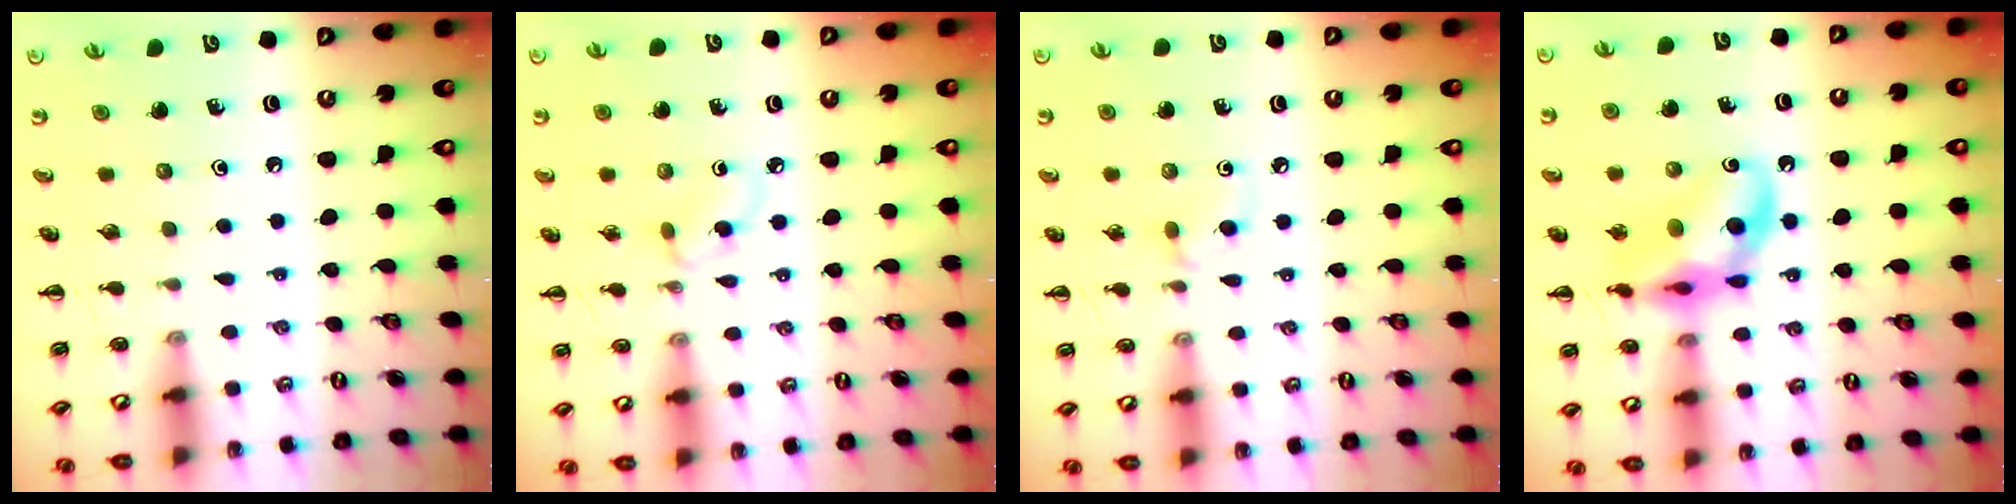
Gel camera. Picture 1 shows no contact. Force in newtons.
{"total": 3.5, "press": 3.4, "slide": 1.0}
{"total": 5.5, "press": 5.2, "slide": 1.9}
{"total": 13.2, "press": 12.9, "slide": 2.6}